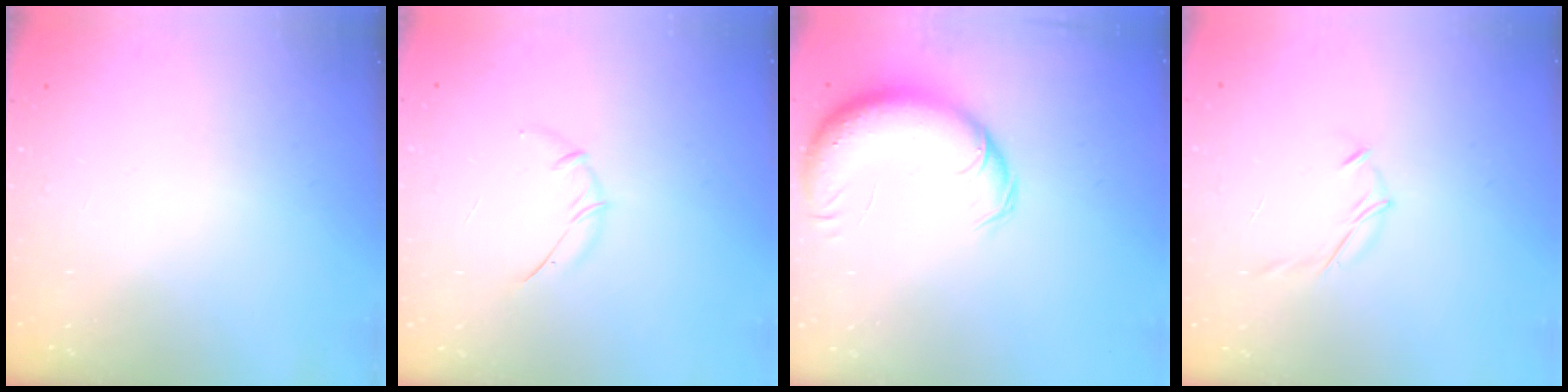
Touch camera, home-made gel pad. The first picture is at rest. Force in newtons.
{"total": 5.4, "press": 5.3, "slide": 0.9}
{"total": 14.8, "press": 14.3, "slide": 3.9}
{"total": 6.7, "press": 6.6, "slide": 1.3}